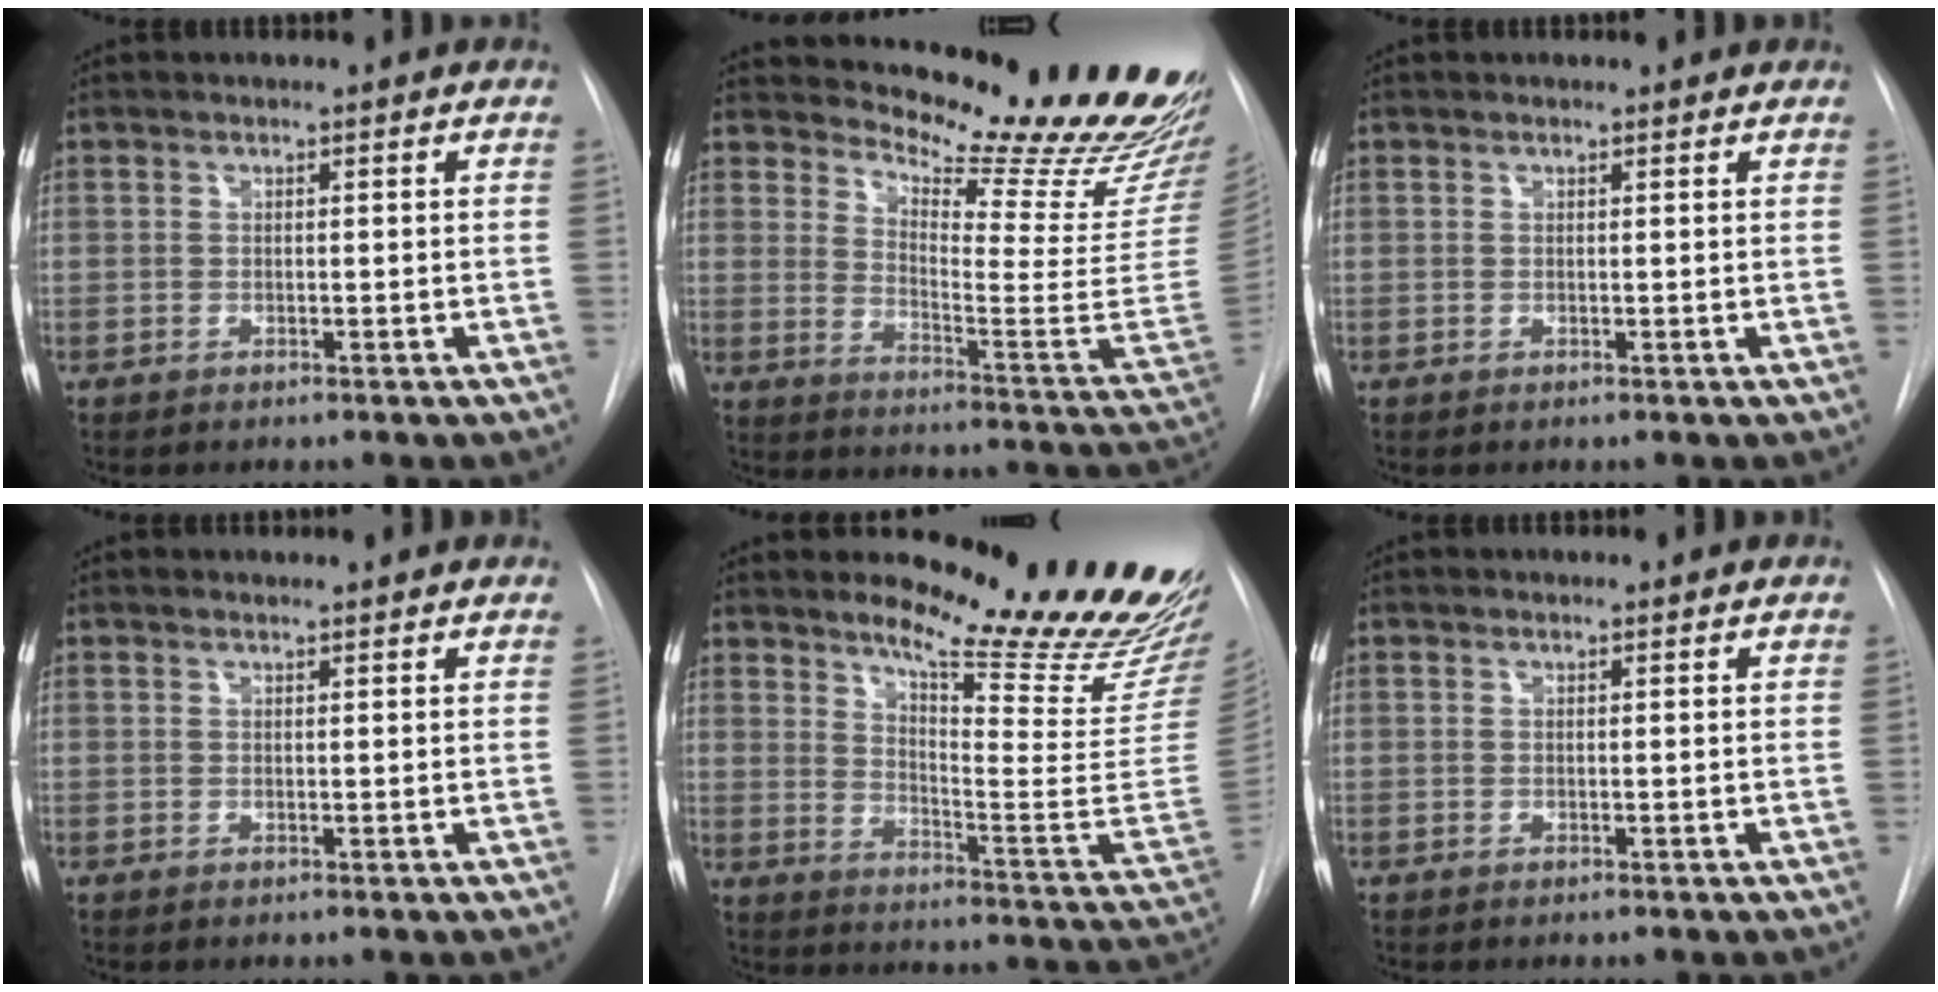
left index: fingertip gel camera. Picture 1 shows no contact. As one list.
[{"total": 25.6, "force": [22.8, 3.4, 11.1], "torque": [-0.161, -0.138, 0.276]}, {"total": 1.5, "force": [1.5, 0.4, 0.3], "torque": [-0.014, 0.012, 0.014]}, {"total": 3.5, "force": [3.4, 0.5, 0.8], "torque": [-0.017, 0.015, 0.035]}, {"total": 23.0, "force": [20.3, 0.7, 10.7], "torque": [-0.153, -0.142, 0.257]}, {"total": 1.3, "force": [1.2, 0.3, 0.2], "torque": [-0.013, 0.010, 0.011]}]